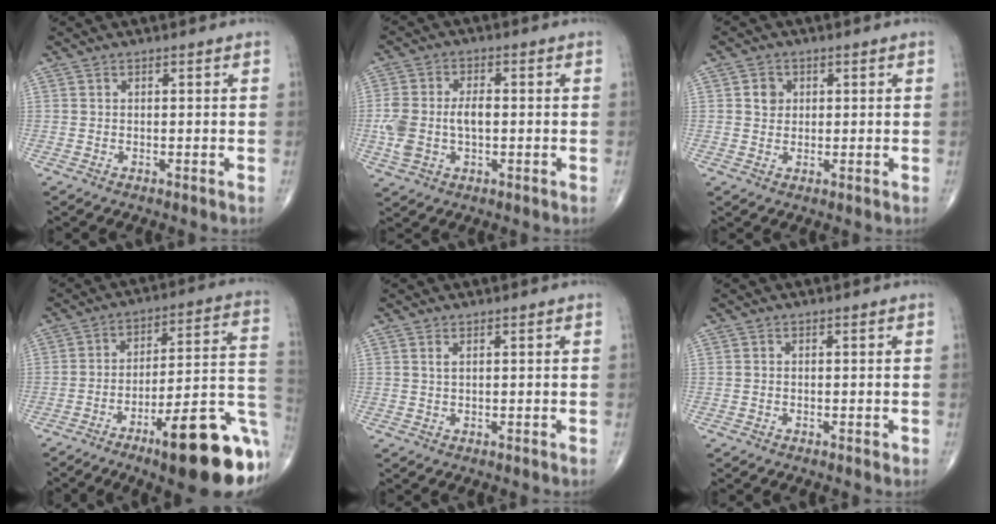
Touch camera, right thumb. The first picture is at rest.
{"total": 8.8, "force": [-0.8, 5.2, 7.0], "torque": [-0.155, 0.017, -0.010]}
{"total": 2.9, "force": [0.7, 2.5, 1.1], "torque": [-0.004, -0.001, 0.009]}
{"total": 23.9, "force": [-10.1, 5.7, 20.9], "torque": [-0.220, 0.058, -0.140]}
{"total": 0.8, "force": [0.5, 0.2, 0.6], "torque": [-0.013, 0.001, 0.011]}
{"total": 0.6, "force": [-0.3, 0.3, 0.5], "torque": [-0.006, 0.000, -0.006]}